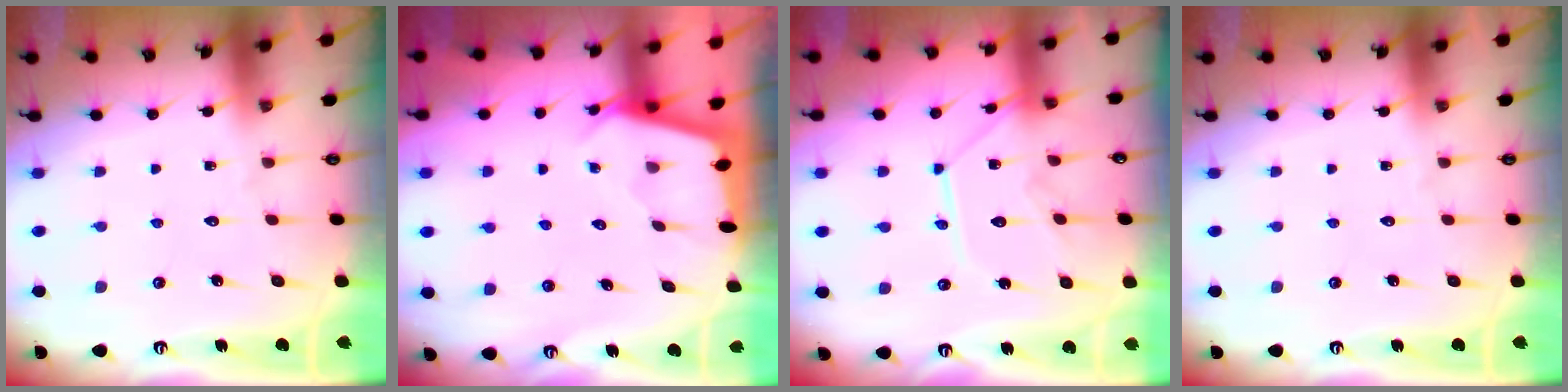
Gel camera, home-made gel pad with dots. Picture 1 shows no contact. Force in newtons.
{"total": 2.4, "press": 2.4, "slide": 0.3}
{"total": 11.6, "press": 11.6, "slide": 0.6}
{"total": 0.0}